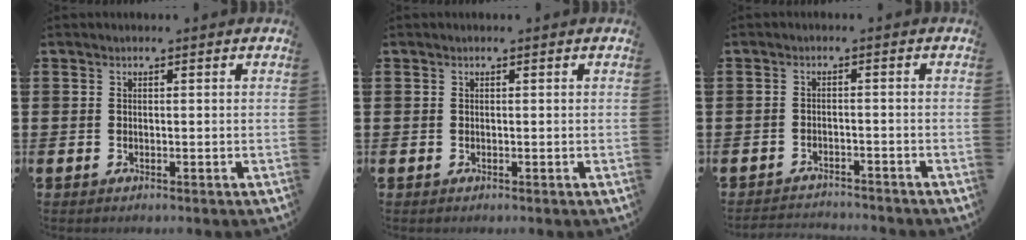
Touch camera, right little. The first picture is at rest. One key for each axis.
{"total": 0.0}
{"total": 2.0, "fx": -2.0, "fy": 0.0, "fz": -0.2, "tx": -0.002, "ty": 0.001, "tz": -0.044}